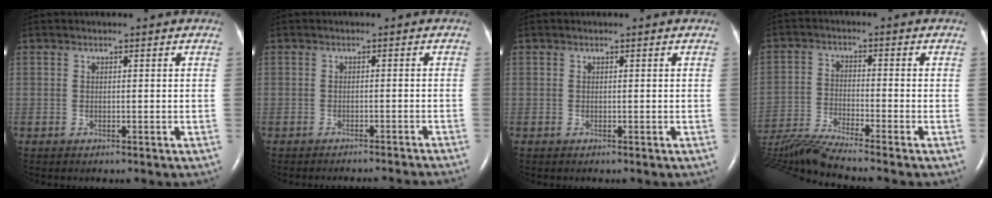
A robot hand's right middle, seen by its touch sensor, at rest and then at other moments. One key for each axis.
{"total": 8.8, "fx": -8.5, "fy": -0.4, "fz": 2.3, "tx": -0.018, "ty": -0.011, "tz": -0.089}
{"total": 0.0}
{"total": 11.3, "fx": -10.2, "fy": -2.4, "fz": 4.3, "tx": -0.080, "ty": -0.024, "tz": -0.185}